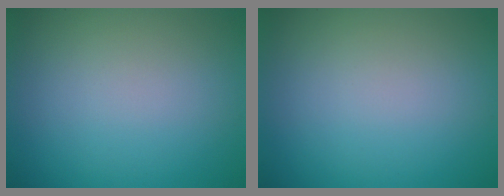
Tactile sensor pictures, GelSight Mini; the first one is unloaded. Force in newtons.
{"total": 0.0}